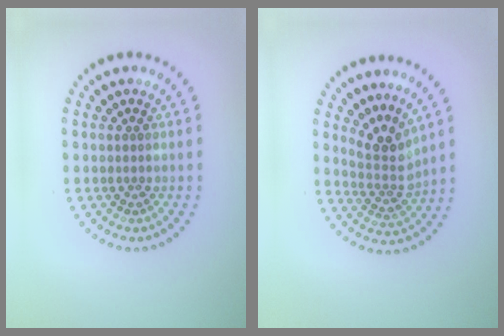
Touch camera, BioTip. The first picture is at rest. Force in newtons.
{"total": 3.3, "press": 2.3, "slide": 2.4}